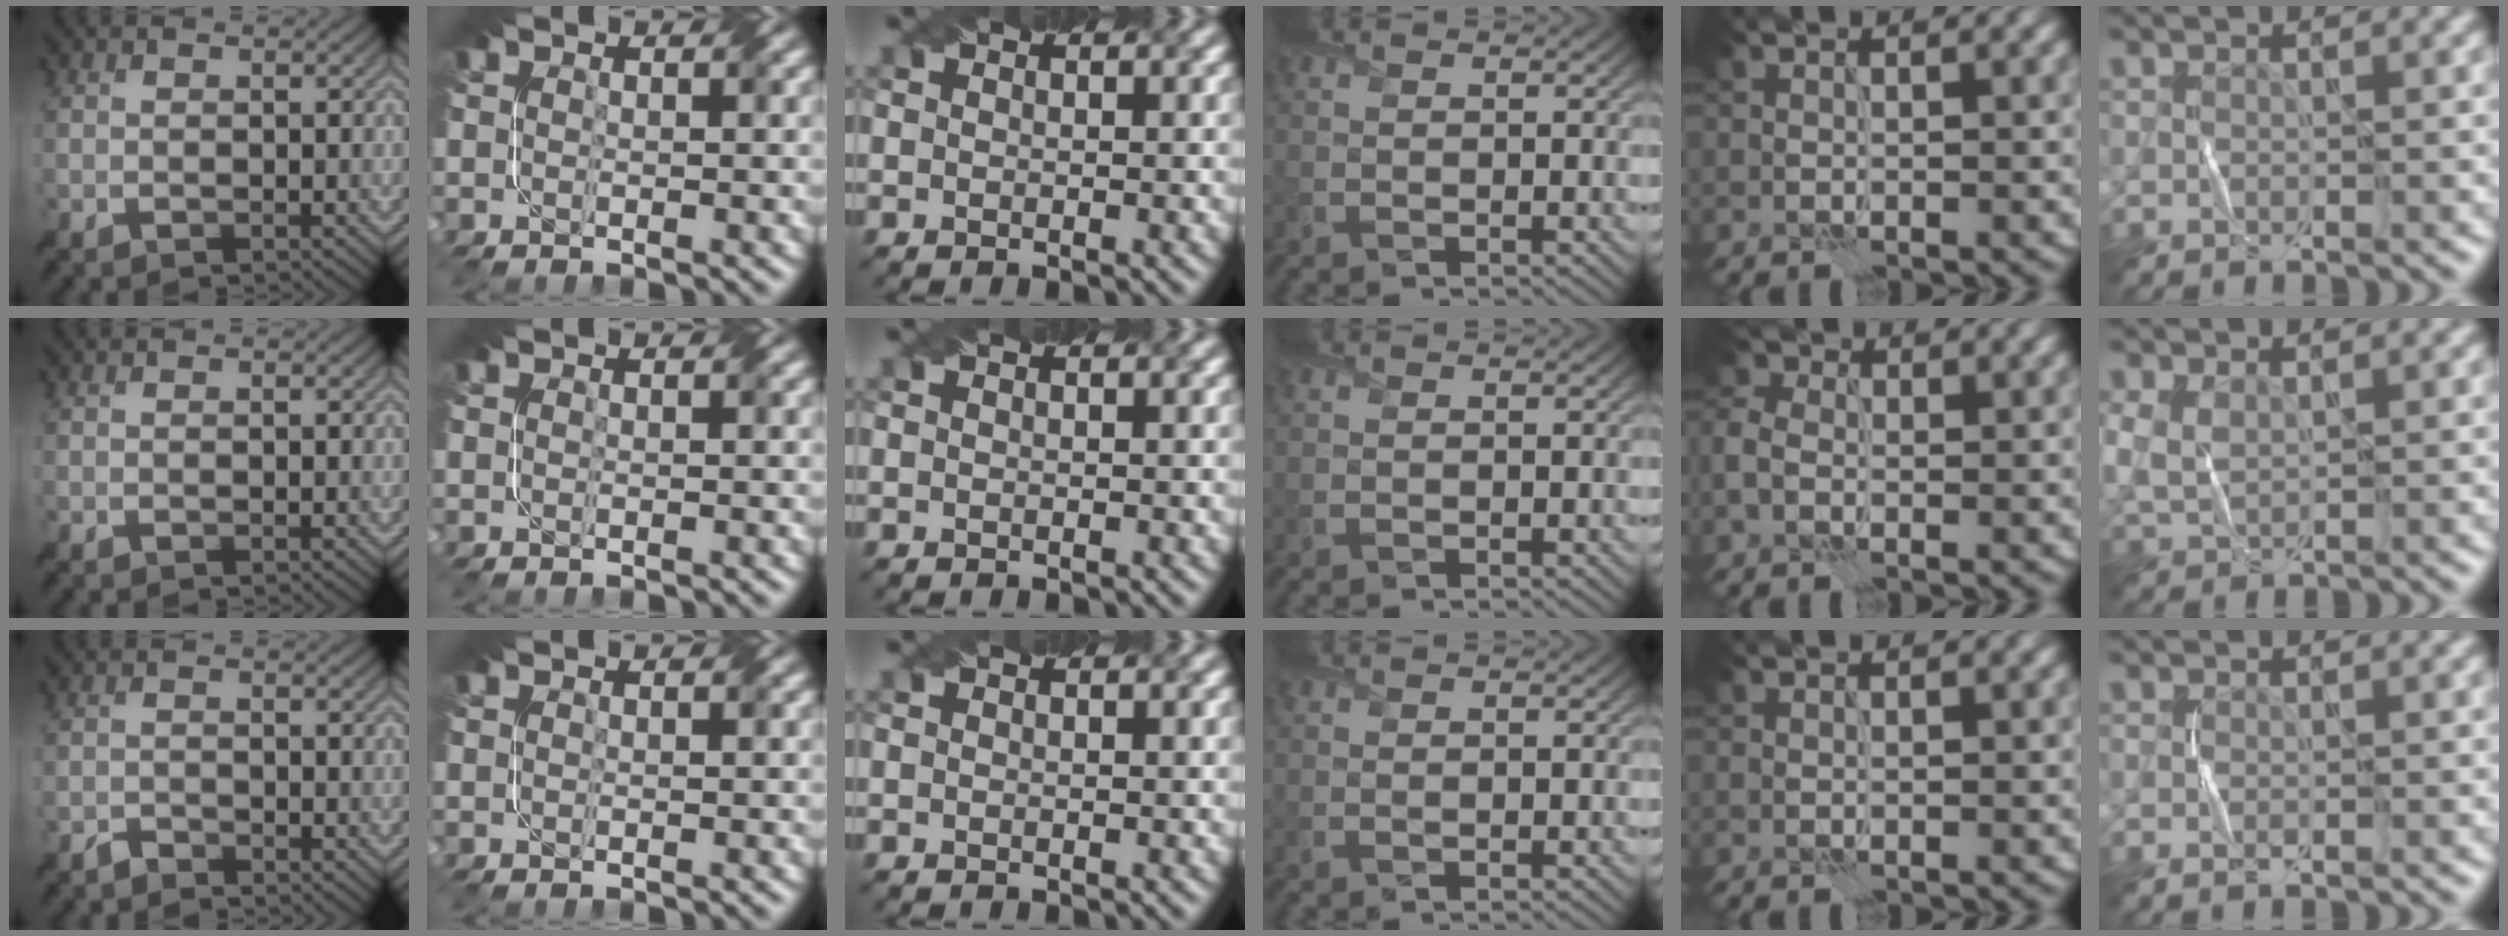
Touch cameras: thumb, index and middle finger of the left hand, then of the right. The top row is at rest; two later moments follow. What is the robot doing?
{"motion": "fold", "object": "bubble wrap"}